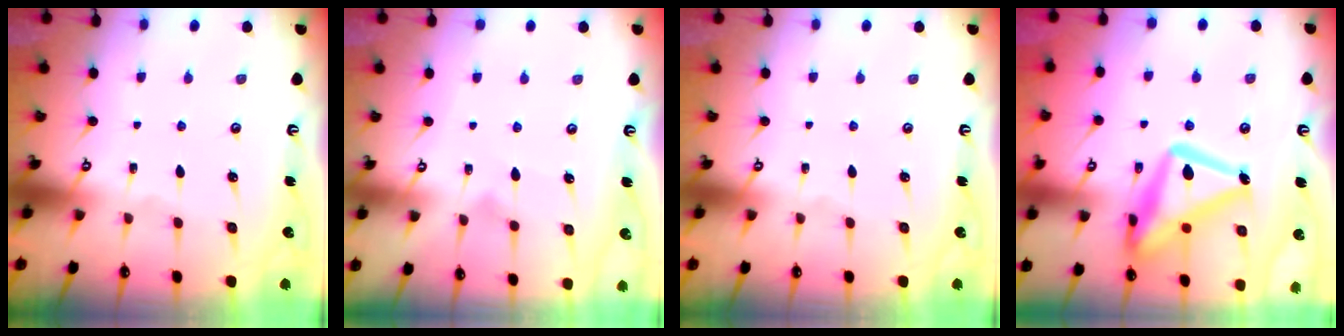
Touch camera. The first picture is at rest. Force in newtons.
{"total": 7.8, "press": 7.8, "slide": 0.1}
{"total": 0.0}
{"total": 20.4, "press": 20.4, "slide": 1.7}